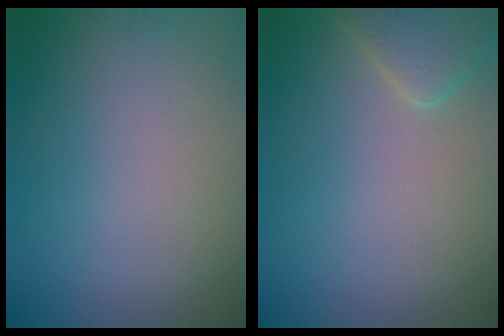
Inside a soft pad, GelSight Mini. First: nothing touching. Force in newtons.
{"total": 2.8, "press": 2.8, "slide": 0.1}